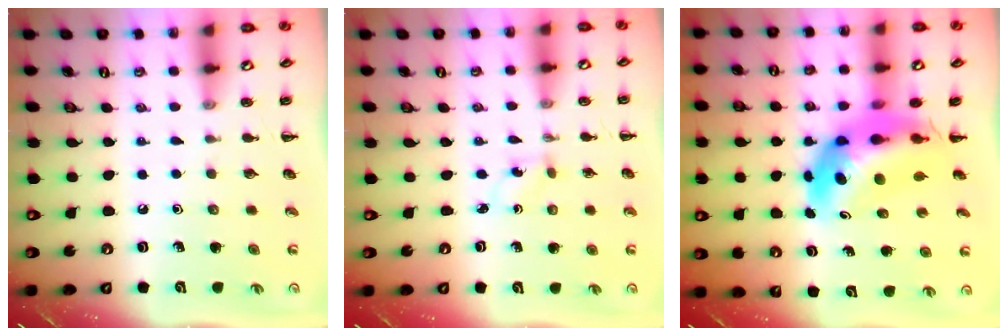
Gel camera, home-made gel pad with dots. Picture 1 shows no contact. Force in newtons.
{"total": 0.9, "press": 0.7, "slide": 0.5}
{"total": 9.2, "press": 8.7, "slide": 2.9}